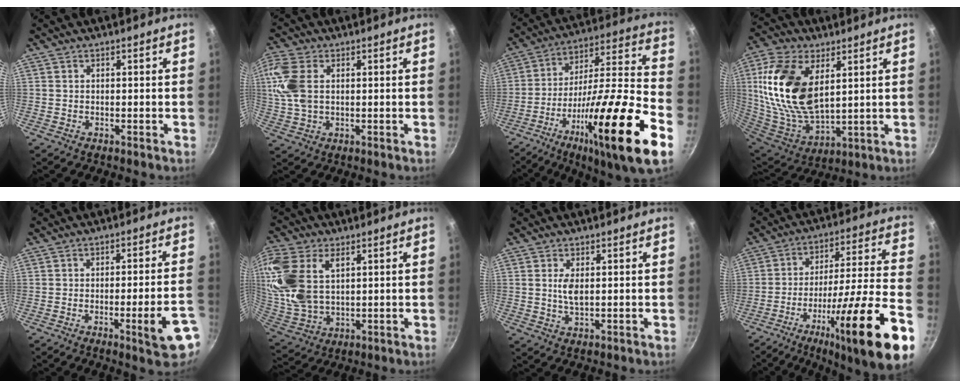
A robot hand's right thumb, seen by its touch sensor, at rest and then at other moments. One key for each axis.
{"total": 9.5, "fx": 2.0, "fy": 6.1, "fz": 7.0, "tx": -0.153, "ty": 0.006, "tz": 0.037}
{"total": 29.9, "fx": -12.7, "fy": 6.2, "fz": 26.4, "tx": -0.391, "ty": 0.047, "tz": -0.210}
{"total": 21.5, "fx": 5.8, "fy": 12.1, "fz": 16.8, "tx": -0.328, "ty": -0.026, "tz": 0.119}
{"total": 9.8, "fx": -4.0, "fy": 1.7, "fz": 8.8, "tx": -0.106, "ty": 0.022, "tz": -0.046}
{"total": 18.3, "fx": 5.6, "fy": 11.5, "fz": 13.1, "tx": -0.279, "ty": -0.014, "tz": 0.121}
{"total": 3.5, "fx": 0.7, "fy": 1.6, "fz": 3.1, "tx": -0.056, "ty": -0.005, "tz": 0.015}
{"total": 26.3, "fx": -12.5, "fy": 3.5, "fz": 22.9, "tx": -0.316, "ty": 0.043, "tz": -0.198}